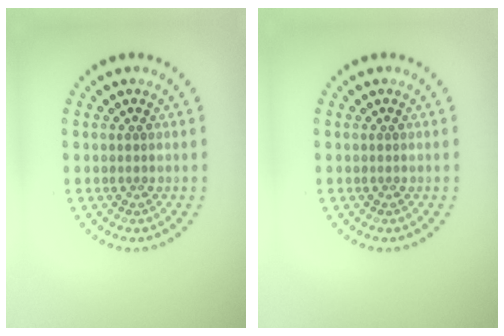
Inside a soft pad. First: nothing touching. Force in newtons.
{"total": 0.0}